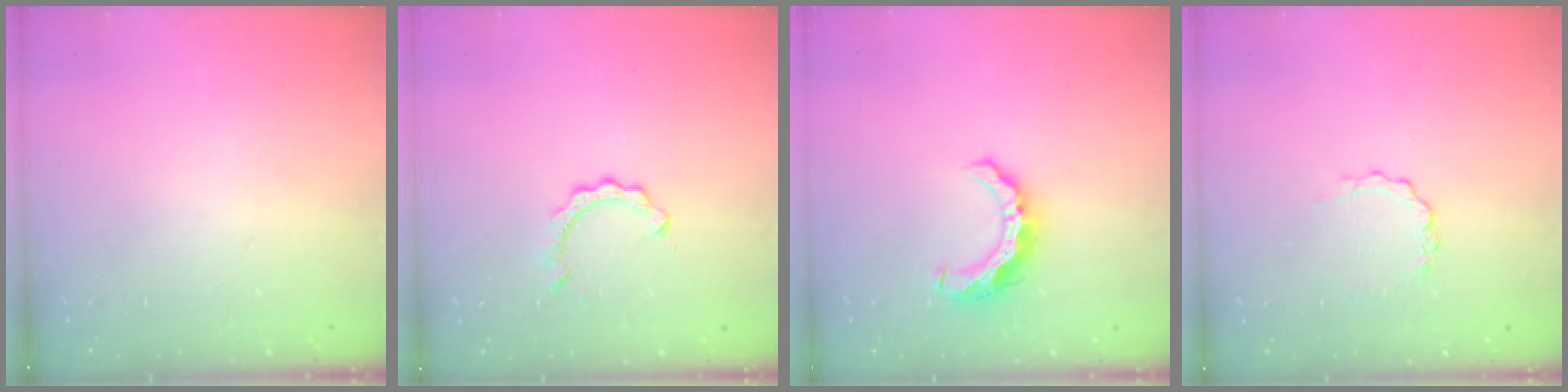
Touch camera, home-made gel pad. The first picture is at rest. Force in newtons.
{"total": 2.8, "press": 2.8, "slide": 0.3}
{"total": 9.0, "press": 9.0, "slide": 0.2}
{"total": 3.3, "press": 3.3, "slide": 0.2}